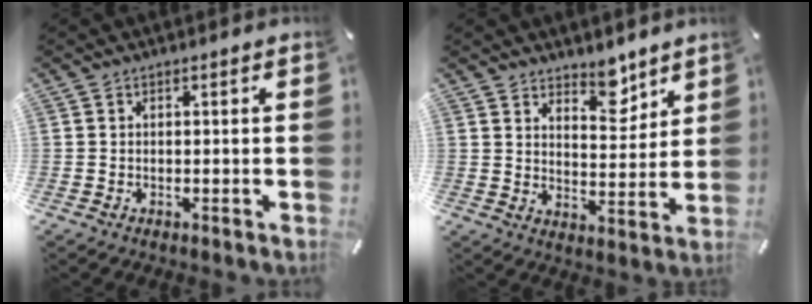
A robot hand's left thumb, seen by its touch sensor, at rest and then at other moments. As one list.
[{"total": 7.6, "force": [6.4, 3.7, 1.7], "torque": [-0.002, -0.054, 0.113]}]